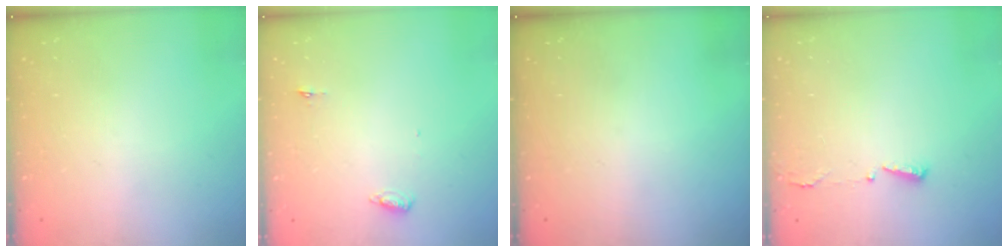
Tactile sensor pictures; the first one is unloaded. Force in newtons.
{"total": 4.7, "press": 4.5, "slide": 1.4}
{"total": 0.0}
{"total": 2.9, "press": 2.8, "slide": 0.6}